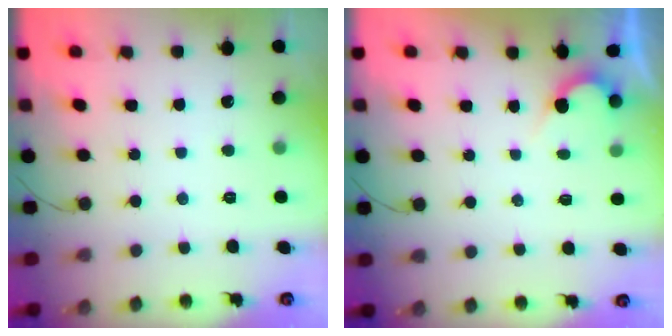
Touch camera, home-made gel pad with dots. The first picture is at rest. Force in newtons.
{"total": 2.1, "press": 2.1, "slide": 0.1}